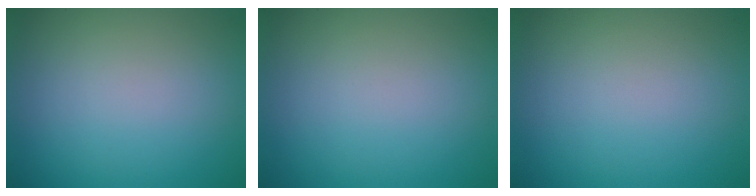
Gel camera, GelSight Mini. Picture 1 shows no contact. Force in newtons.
{"total": 0.0}
{"total": 0.0}